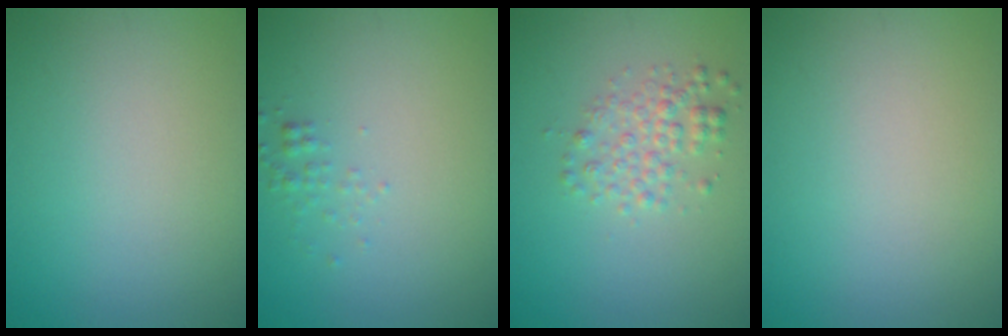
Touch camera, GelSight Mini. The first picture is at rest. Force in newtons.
{"total": 0.9, "press": 0.9, "slide": 0.0}
{"total": 2.5, "press": 2.5, "slide": 0.1}
{"total": 0.0}